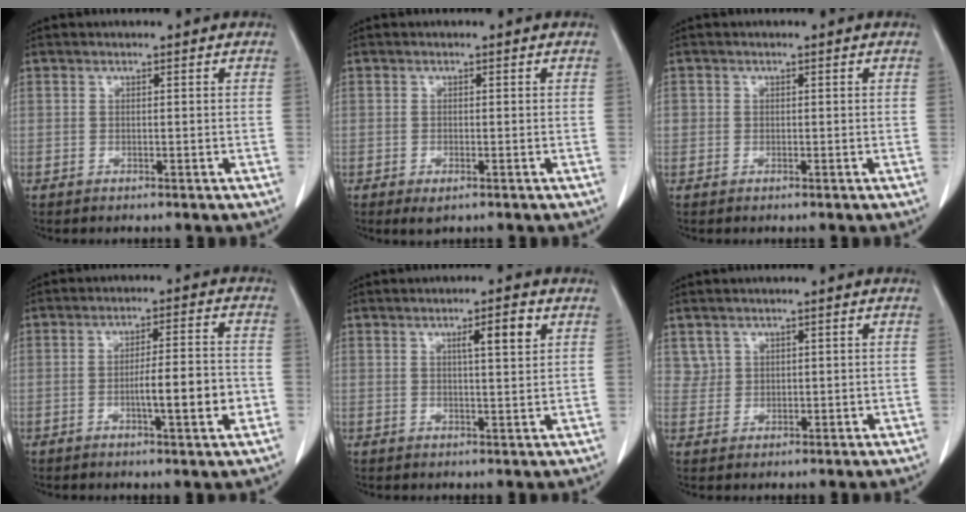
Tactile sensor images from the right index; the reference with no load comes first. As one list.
[{"total": 1.7, "force": [-0.9, 0.7, 1.3], "torque": [-0.020, -0.003, -0.006]}, {"total": 1.0, "force": [0.0, 1.0, 0.1], "torque": [0.010, 0.006, -0.001]}, {"total": 7.6, "force": [-2.0, 0.5, 7.3], "torque": [-0.110, 0.005, -0.029]}, {"total": 4.1, "force": [1.8, 0.3, 3.6], "torque": [-0.058, -0.001, 0.029]}, {"total": 2.3, "force": [1.5, 1.8, -0.2], "torque": [0.017, 0.005, 0.024]}]